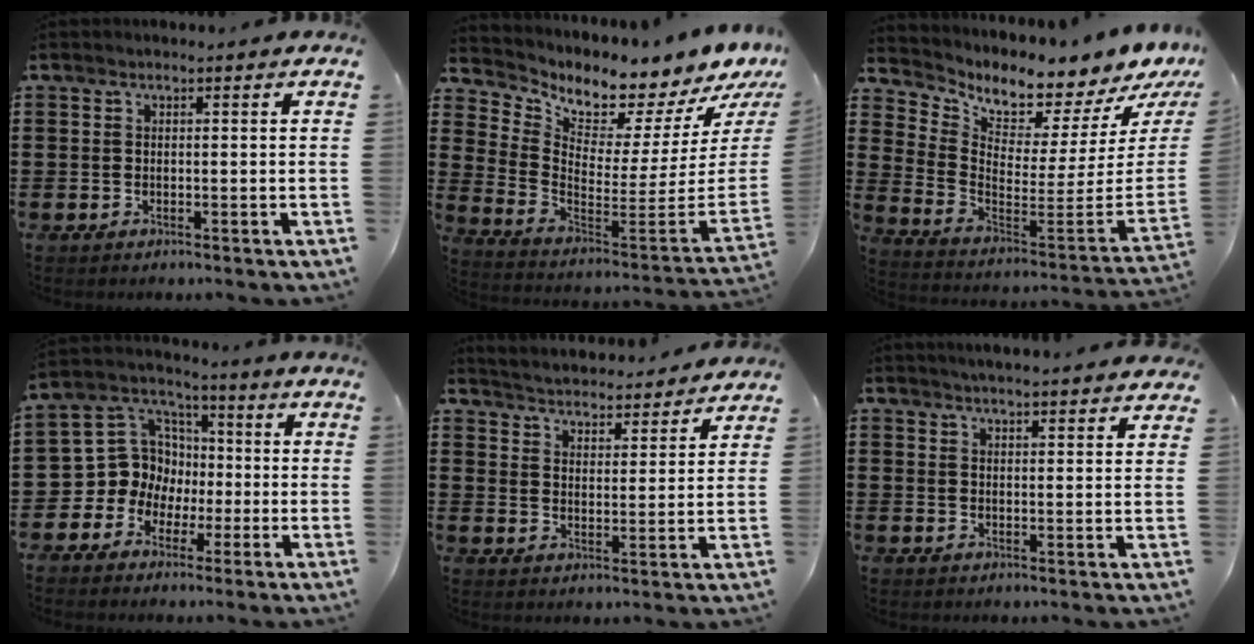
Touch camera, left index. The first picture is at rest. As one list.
[{"total": 4.5, "force": [4.3, 1.2, 1.0], "torque": [-0.046, -0.063, 0.066]}, {"total": 4.4, "force": [4.3, 0.8, 0.8], "torque": [-0.035, -0.071, 0.065]}, {"total": 9.5, "force": [-1.0, 9.3, 2.1], "torque": [-0.097, -0.005, -0.018]}, {"total": 3.7, "force": [3.7, -0.2, -0.4], "torque": [-0.017, -0.032, 0.059]}, {"total": 3.2, "force": [3.1, -0.6, 0.3], "torque": [-0.016, -0.011, 0.056]}]